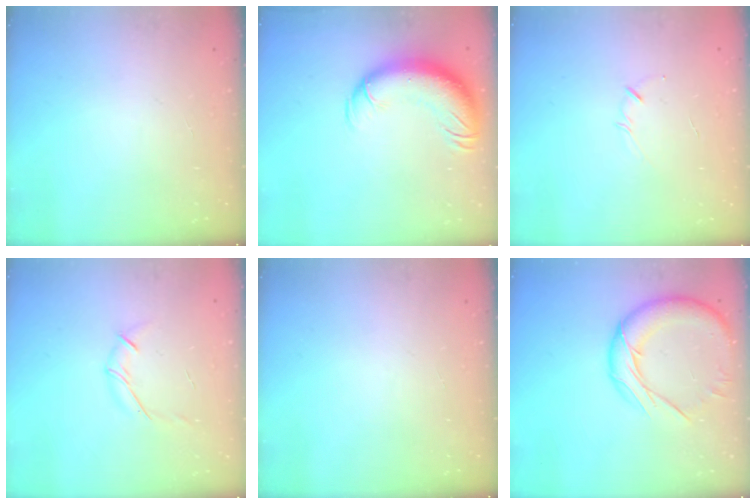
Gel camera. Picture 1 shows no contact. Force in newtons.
{"total": 14.6, "press": 14.2, "slide": 3.4}
{"total": 2.4, "press": 2.3, "slide": 0.5}
{"total": 6.7, "press": 6.5, "slide": 1.6}
{"total": 0.0}
{"total": 16.5, "press": 16.4, "slide": 1.9}